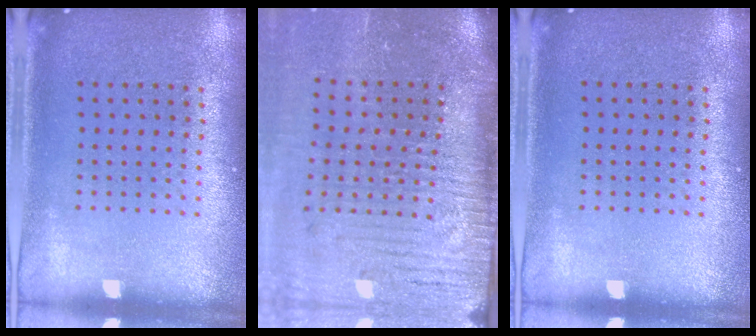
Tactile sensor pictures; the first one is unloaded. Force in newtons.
{"total": 5.2, "press": 4.3, "slide": 2.9}
{"total": 0.0}